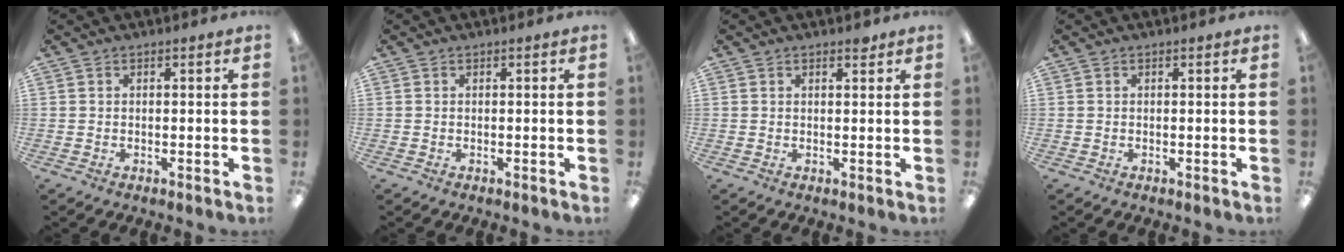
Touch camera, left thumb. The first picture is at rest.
{"total": 0.0}
{"total": 1.5, "force": [1.2, 0.5, 0.8], "torque": [-0.001, -0.007, 0.018]}
{"total": 0.0}